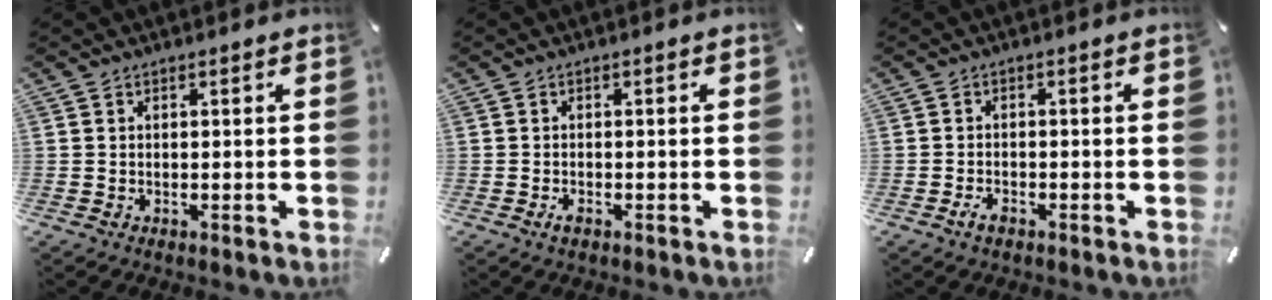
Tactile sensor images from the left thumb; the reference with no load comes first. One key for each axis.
{"total": 1.5, "fx": -0.9, "fy": 0.6, "fz": 1.0, "tx": -0.026, "ty": 0.000, "tz": -0.018}
{"total": 2.2, "fx": -1.4, "fy": 1.1, "fz": 1.3, "tx": -0.031, "ty": 0.003, "tz": -0.029}